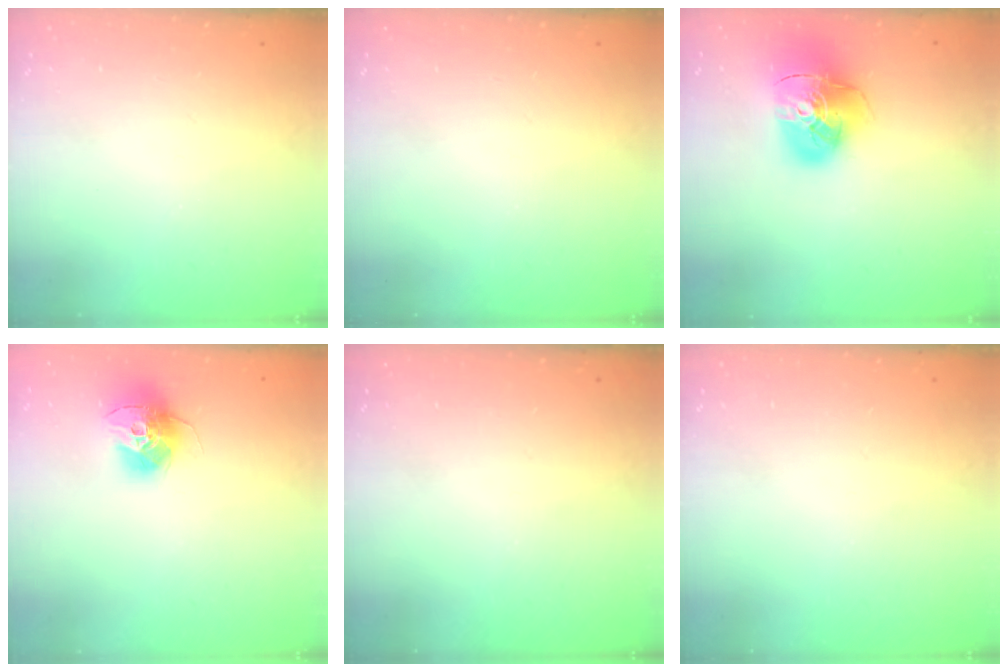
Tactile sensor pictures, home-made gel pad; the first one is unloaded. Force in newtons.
{"total": 0.0}
{"total": 14.9, "press": 14.8, "slide": 1.6}
{"total": 13.0, "press": 13.0, "slide": 1.0}
{"total": 0.0}
{"total": 0.0}